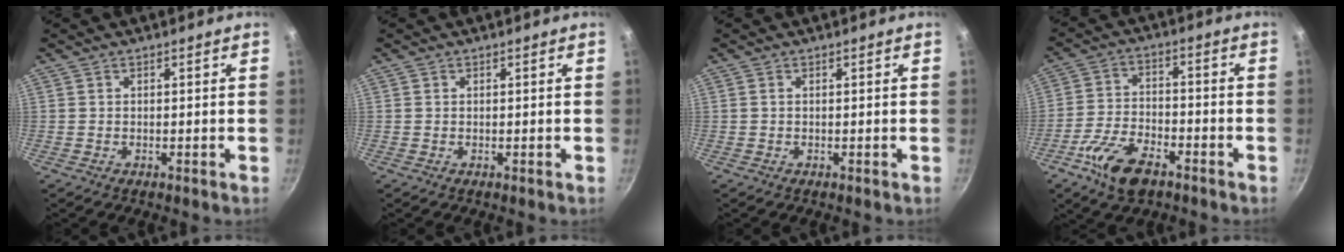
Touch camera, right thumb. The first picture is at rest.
{"total": 0.0}
{"total": 0.0}
{"total": 10.6, "force": [-6.2, 5.1, 7.0], "torque": [-0.130, 0.031, -0.119]}